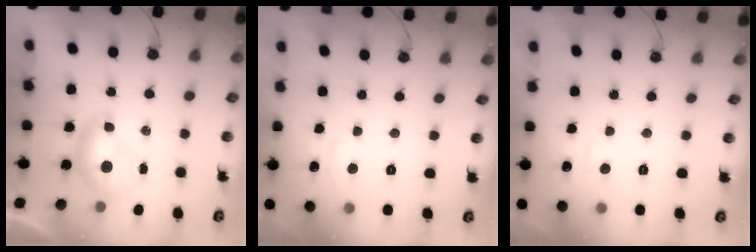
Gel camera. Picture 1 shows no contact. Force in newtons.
{"total": 2.8, "press": 2.8, "slide": 0.5}
{"total": 1.5, "press": 1.3, "slide": 0.7}